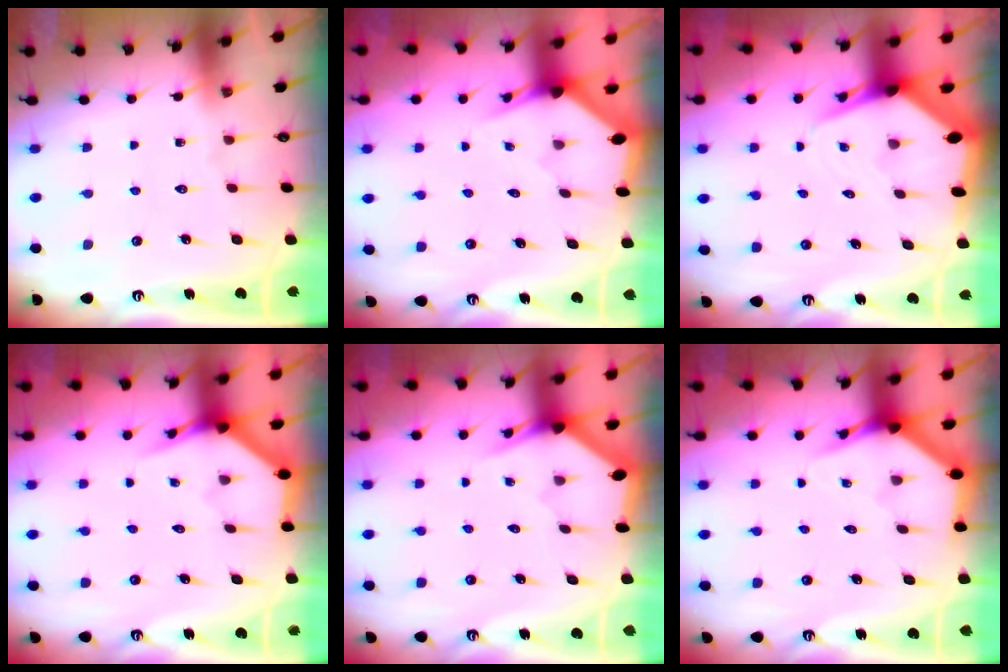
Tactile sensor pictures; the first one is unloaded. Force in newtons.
{"total": 2.8, "press": 2.8, "slide": 0.1}
{"total": 5.3, "press": 5.3, "slide": 0.7}
{"total": 4.0, "press": 4.0, "slide": 0.2}
{"total": 3.0, "press": 3.0, "slide": 0.1}
{"total": 3.9, "press": 3.9, "slide": 0.2}